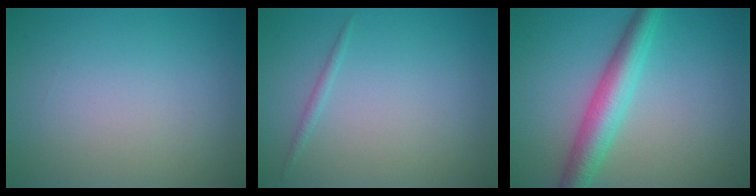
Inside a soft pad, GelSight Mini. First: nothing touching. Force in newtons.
{"total": 0.7, "press": 0.7, "slide": 0.0}
{"total": 4.9, "press": 4.9, "slide": 0.1}